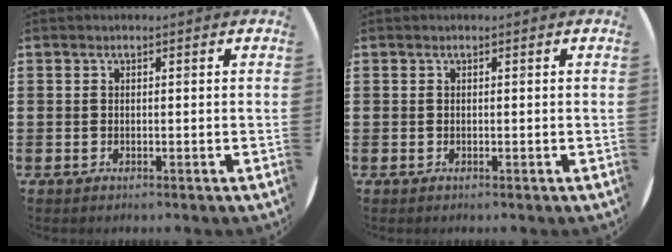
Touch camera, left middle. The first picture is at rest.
{"total": 0.0}